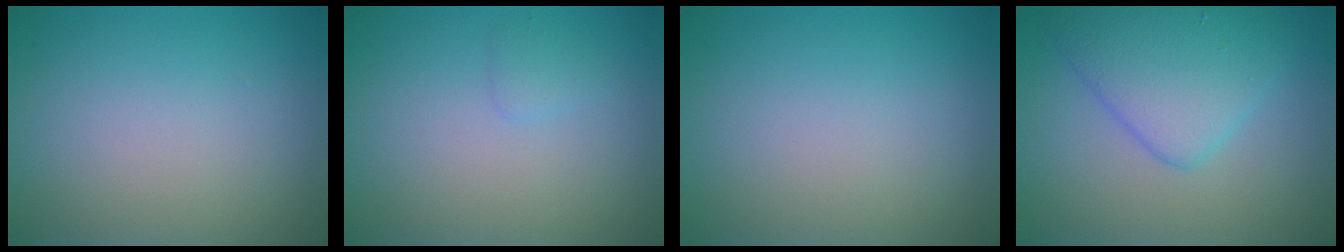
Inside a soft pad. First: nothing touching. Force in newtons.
{"total": 0.8, "press": 0.7, "slide": 0.1}
{"total": 0.0}
{"total": 5.1, "press": 5.1, "slide": 0.1}